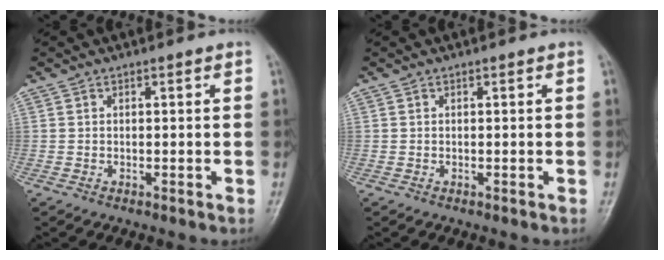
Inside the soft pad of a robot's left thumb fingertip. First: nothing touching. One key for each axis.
{"total": 0.0}